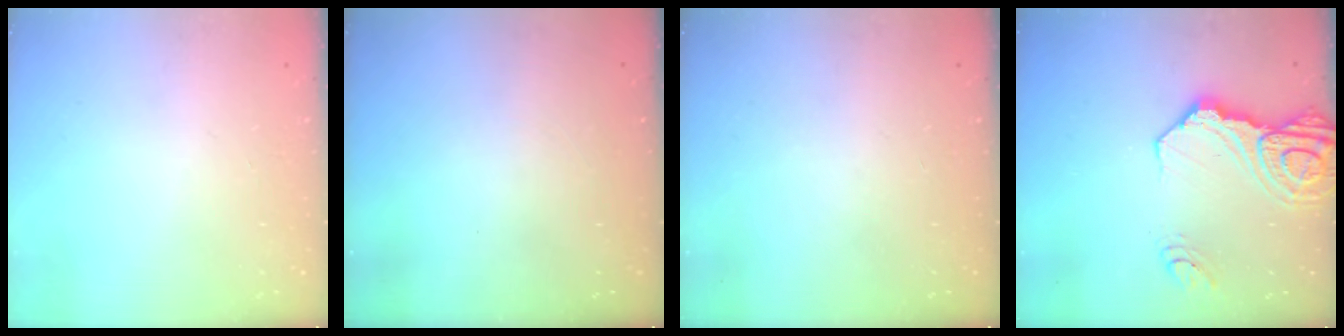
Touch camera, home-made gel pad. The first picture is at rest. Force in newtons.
{"total": 0.0}
{"total": 0.0}
{"total": 17.6, "press": 17.5, "slide": 2.0}